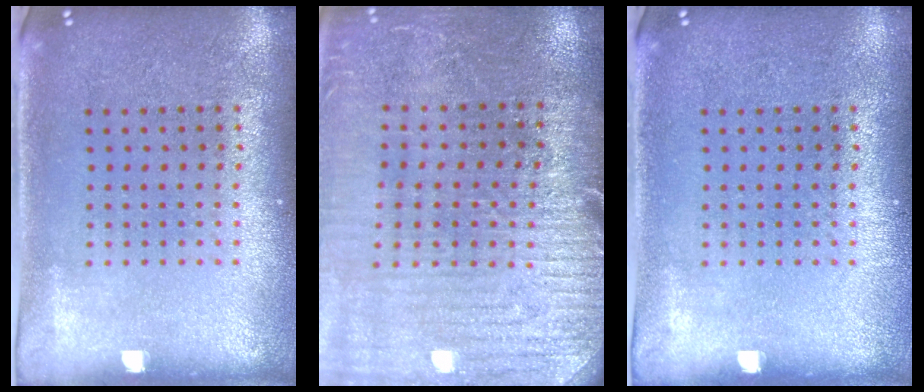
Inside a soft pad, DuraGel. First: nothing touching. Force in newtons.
{"total": 3.0, "press": 3.0, "slide": 0.4}
{"total": 0.0}